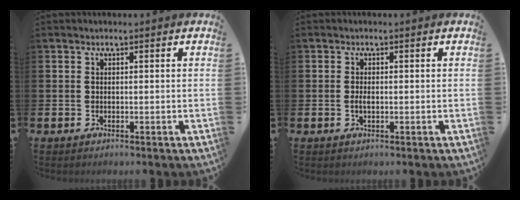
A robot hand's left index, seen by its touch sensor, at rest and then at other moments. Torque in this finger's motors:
{"motor_torque": [0.30, 0.06, 0.06, 0.01]}